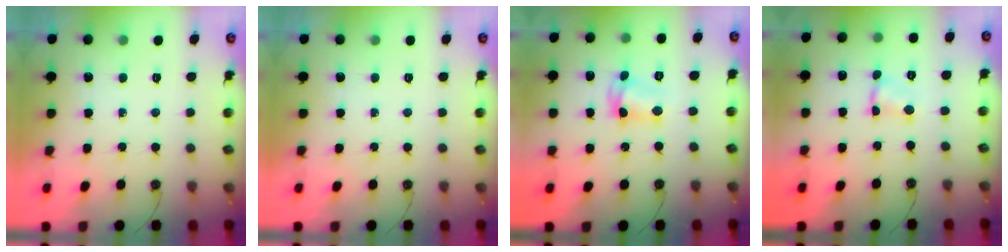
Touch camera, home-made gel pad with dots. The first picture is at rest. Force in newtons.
{"total": 0.0}
{"total": 4.6, "press": 4.6, "slide": 0.3}
{"total": 1.7, "press": 1.6, "slide": 0.2}